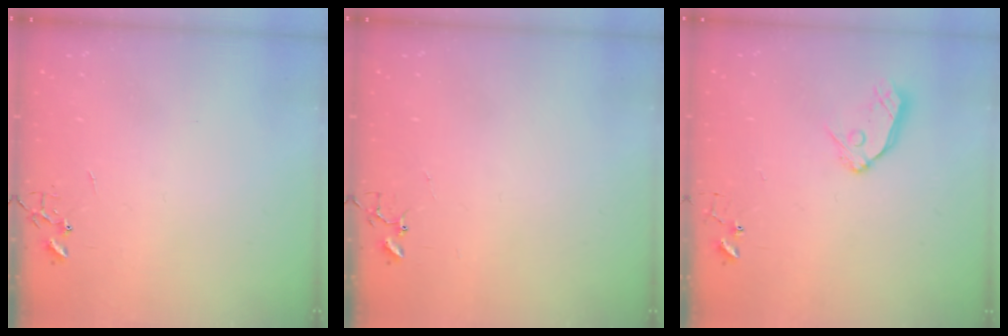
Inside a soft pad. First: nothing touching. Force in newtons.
{"total": 3.7, "press": 3.7, "slide": 0.3}
{"total": 9.5, "press": 9.5, "slide": 0.9}